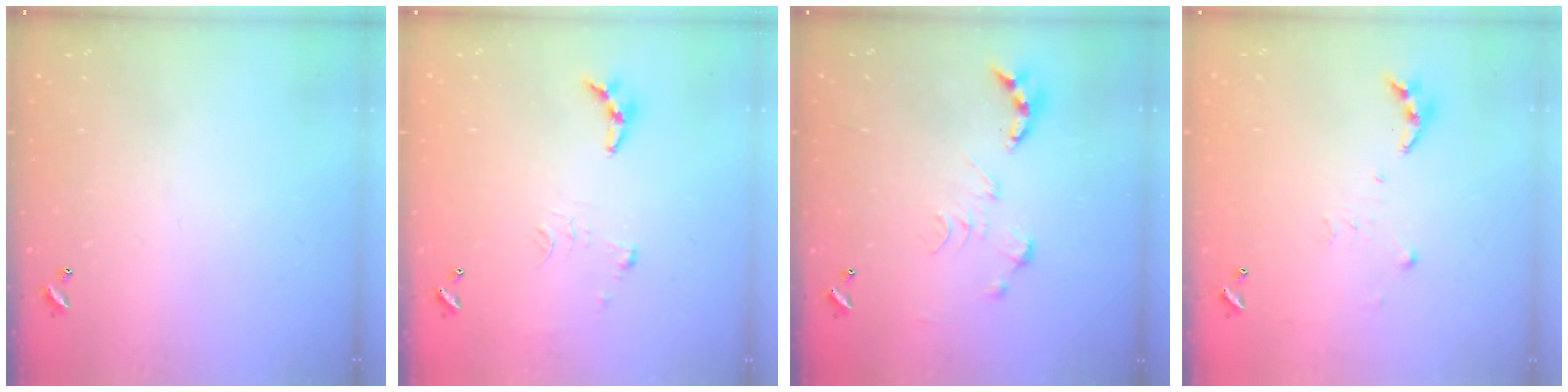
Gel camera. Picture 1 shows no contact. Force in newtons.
{"total": 6.3, "press": 6.3, "slide": 0.6}
{"total": 0.0}
{"total": 6.3, "press": 6.3, "slide": 0.6}